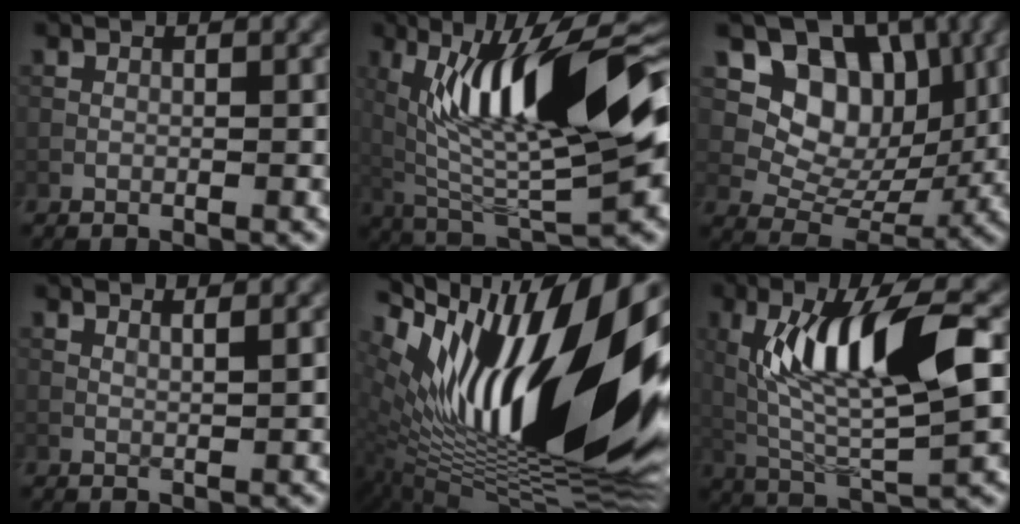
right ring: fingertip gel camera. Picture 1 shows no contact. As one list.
[{"total": 15.9, "force": [3.7, 4.4, 14.8], "torque": [-0.233, 0.008, 0.059]}, {"total": 9.4, "force": [3.3, 6.9, 5.4], "torque": [-0.078, -0.013, 0.050]}, {"total": 1.6, "force": [1.1, 0.4, 1.0], "torque": [-0.013, -0.001, 0.011]}, {"total": 19.7, "force": [2.8, 6.9, 18.3], "torque": [-0.294, 0.009, 0.039]}, {"total": 10.5, "force": [2.0, 2.8, 9.9], "torque": [-0.179, 0.001, 0.040]}]